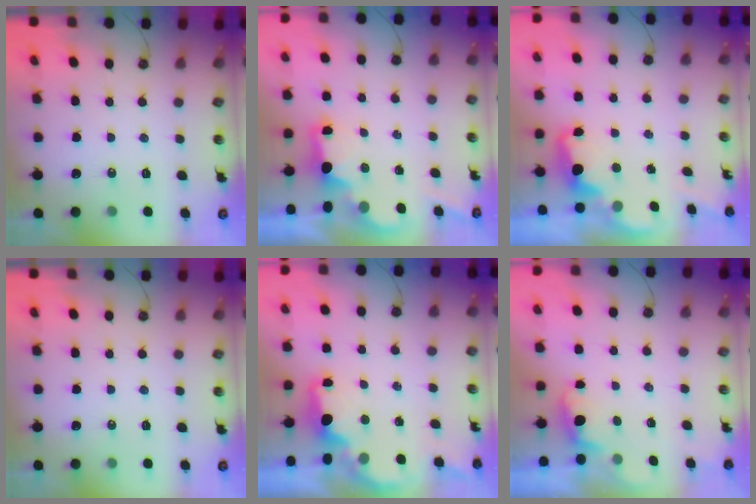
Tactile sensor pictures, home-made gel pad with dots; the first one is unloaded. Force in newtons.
{"total": 2.3, "press": 2.2, "slide": 0.7}
{"total": 2.4, "press": 2.3, "slide": 0.6}
{"total": 0.0}
{"total": 1.8, "press": 1.6, "slide": 0.7}
{"total": 0.7, "press": 0.1, "slide": 0.7}